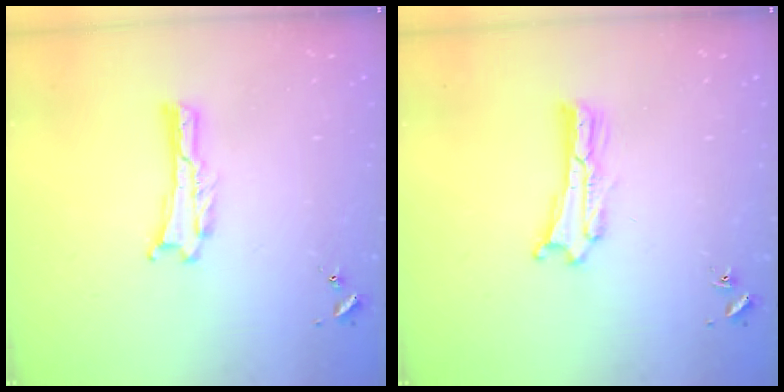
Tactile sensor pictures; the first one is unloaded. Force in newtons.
{"total": 0.9, "press": 0.9, "slide": 0.2}